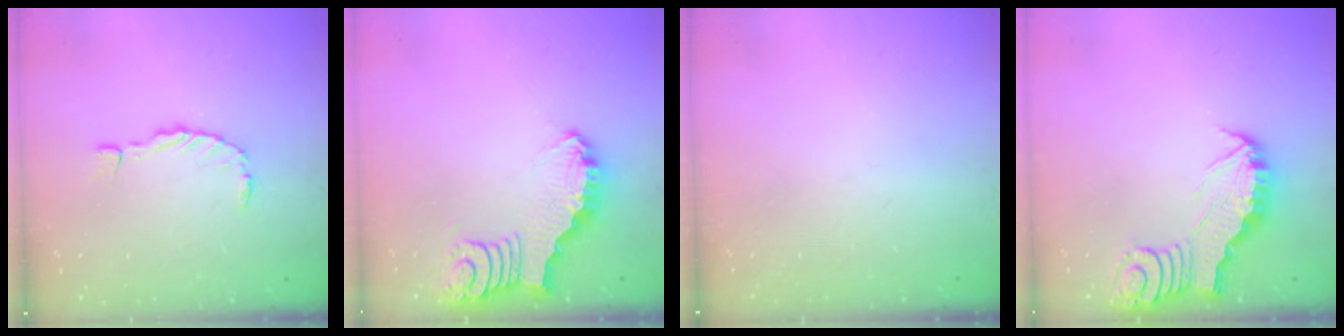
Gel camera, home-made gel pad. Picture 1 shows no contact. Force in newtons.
{"total": 3.7, "press": 3.7, "slide": 0.1}
{"total": 0.0}
{"total": 3.3, "press": 3.3, "slide": 0.3}